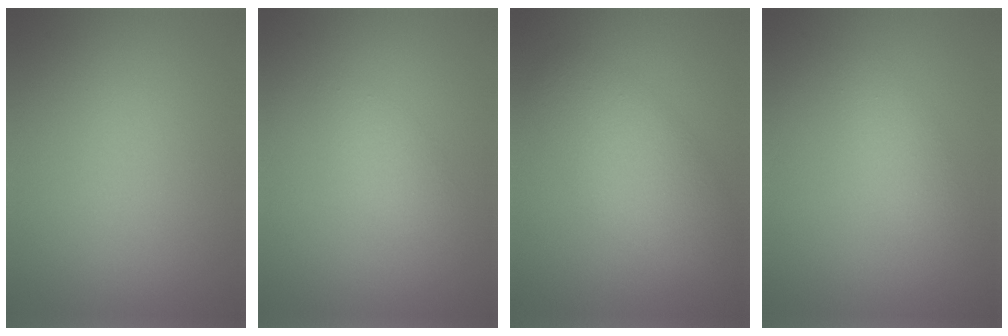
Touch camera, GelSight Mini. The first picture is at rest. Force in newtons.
{"total": 1.4, "press": 1.4, "slide": 0.1}
{"total": 5.0, "press": 5.0, "slide": 0.1}
{"total": 1.6, "press": 1.6, "slide": 0.1}